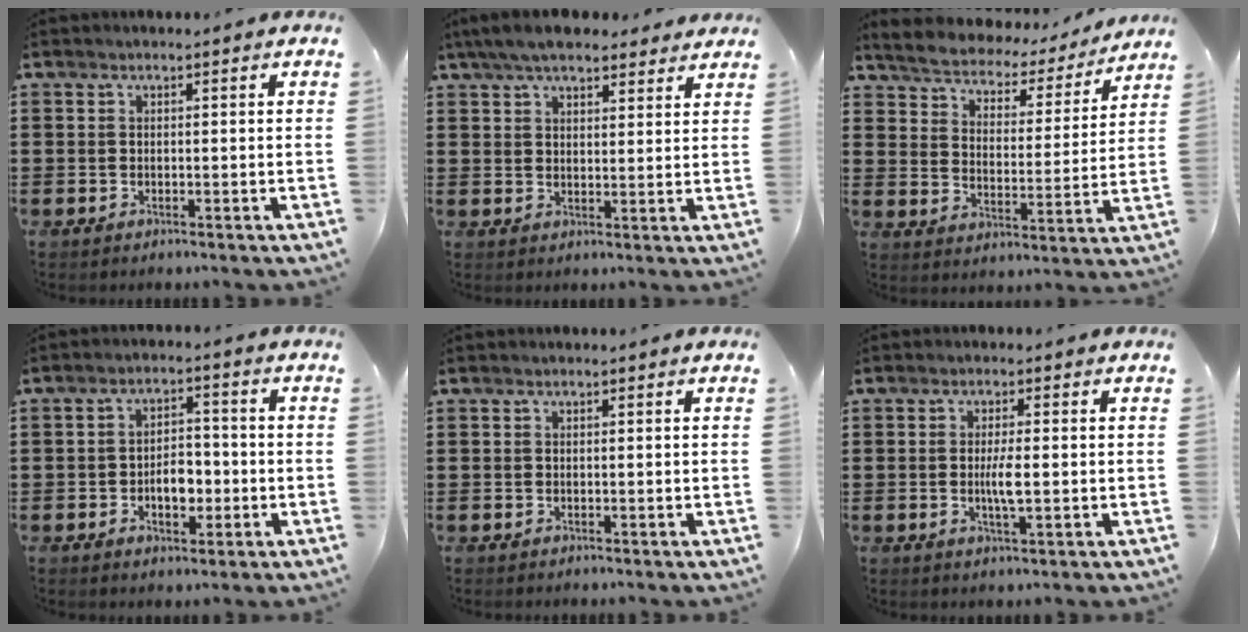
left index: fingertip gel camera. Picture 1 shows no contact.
{"total": 6.0, "force": [5.2, 1.6, 2.5], "torque": [-0.064, -0.005, 0.098]}
{"total": 4.0, "force": [4.0, 0.5, 0.2], "torque": [-0.030, -0.034, 0.060]}
{"total": 5.0, "force": [-1.3, 2.8, 4.0], "torque": [-0.055, 0.002, -0.028]}
{"total": 0.0}
{"total": 3.5, "force": [-0.2, 0.6, 3.4], "torque": [-0.068, -0.005, -0.007]}